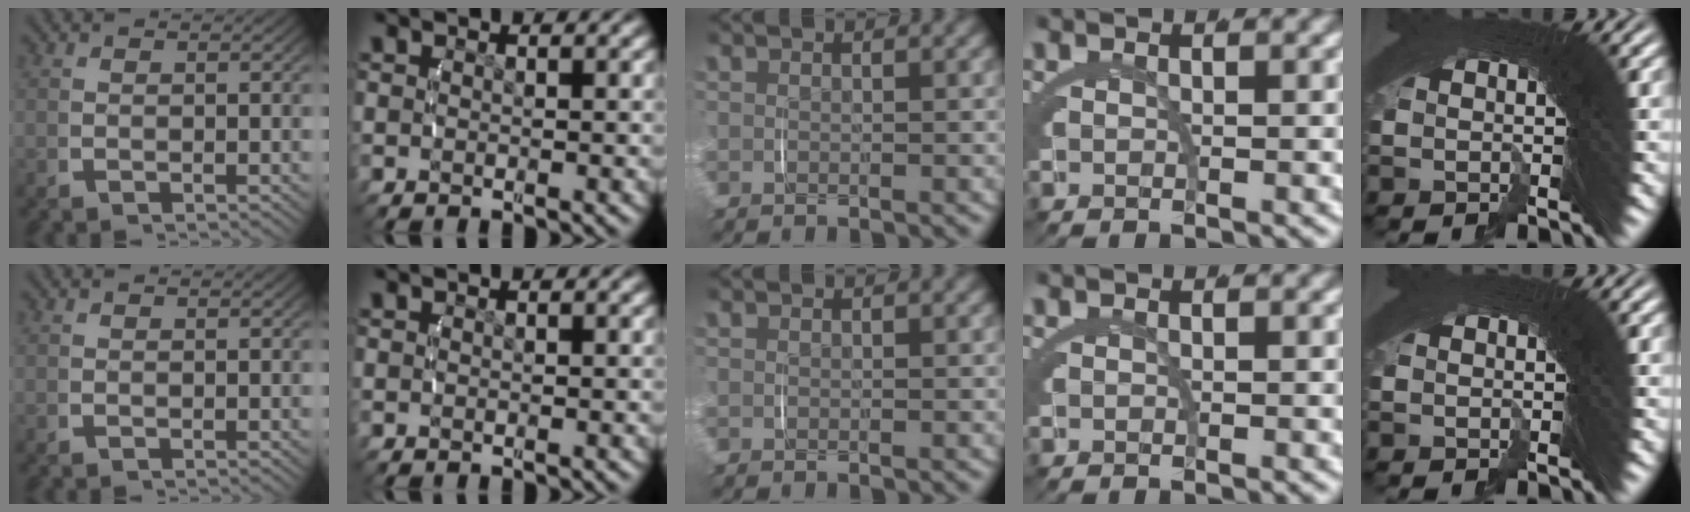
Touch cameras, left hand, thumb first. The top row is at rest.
{}